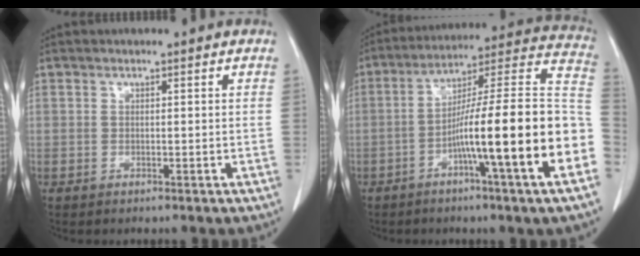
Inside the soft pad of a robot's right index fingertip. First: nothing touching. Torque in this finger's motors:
{"motor_torque": [2.14, 0.00, 1.05, 0.21]}